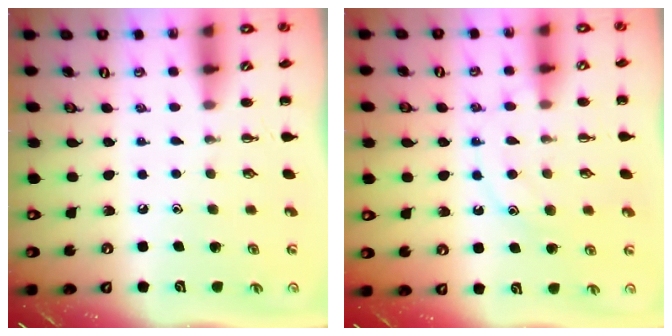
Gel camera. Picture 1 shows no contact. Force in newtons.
{"total": 11.1, "press": 11.1, "slide": 0.6}